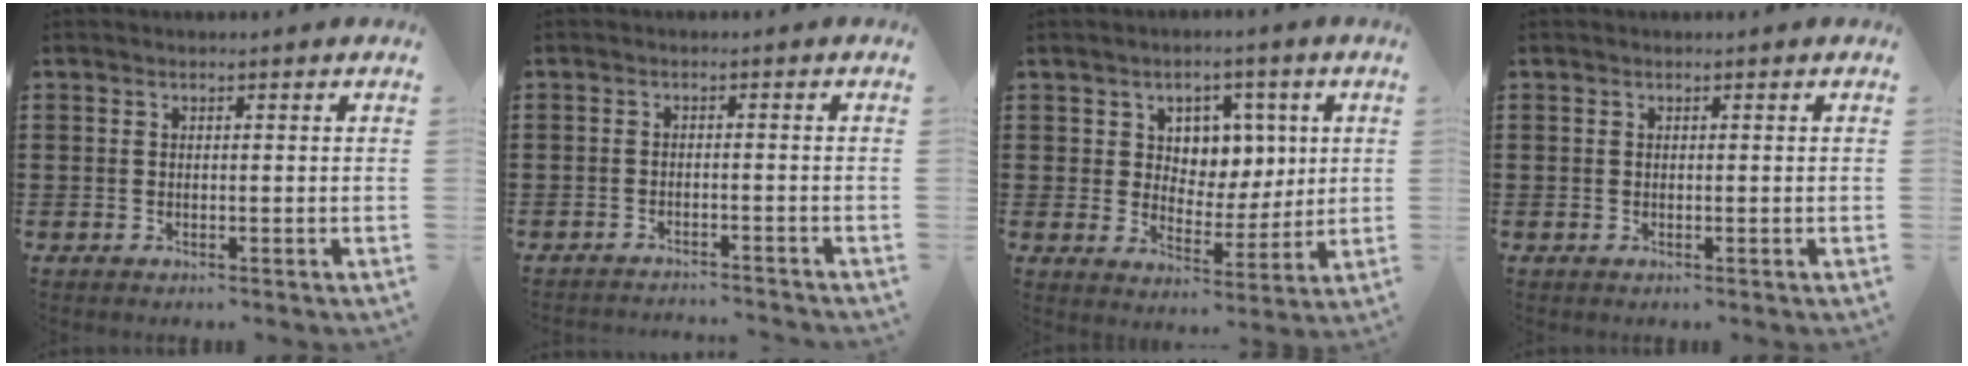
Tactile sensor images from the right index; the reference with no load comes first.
{"total": 1.8, "force": [-1.8, -0.2, 0.1], "torque": [-0.006, 0.003, -0.037]}
{"total": 6.1, "force": [2.7, 5.2, 1.9], "torque": [-0.052, 0.003, 0.044]}
{"total": 0.0}